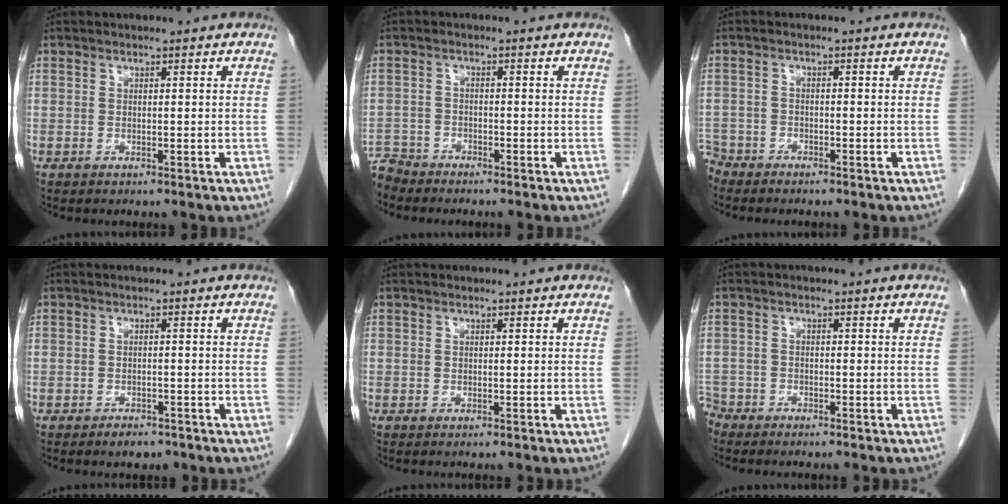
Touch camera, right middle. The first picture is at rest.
{"total": 3.9, "force": [-3.8, 0.7, -0.5], "torque": [0.011, -0.010, -0.075]}
{"total": 4.2, "force": [-3.9, 1.7, 0.1], "torque": [-0.003, -0.003, -0.076]}
{"total": 2.2, "force": [-1.7, 1.1, 0.8], "torque": [-0.018, 0.000, -0.018]}
{"total": 0.0}
{"total": 3.4, "force": [-3.1, 1.4, 0.0], "torque": [-0.004, -0.002, -0.063]}